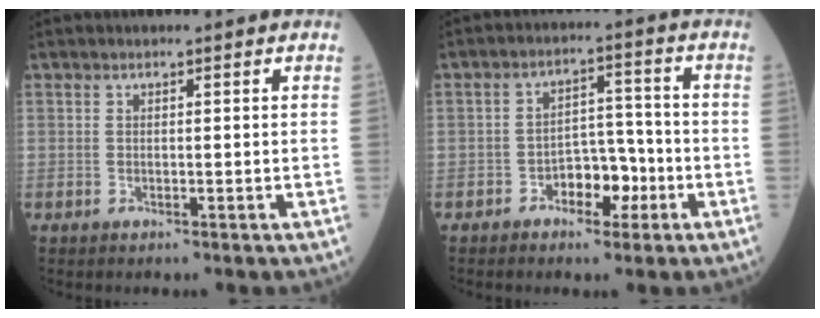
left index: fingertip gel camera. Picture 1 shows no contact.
{"total": 5.8, "force": [-2.8, 3.1, 3.9], "torque": [-0.058, 0.016, -0.049]}